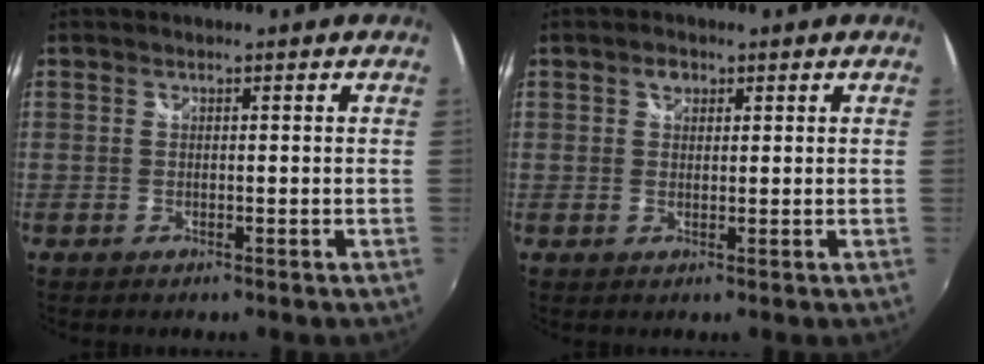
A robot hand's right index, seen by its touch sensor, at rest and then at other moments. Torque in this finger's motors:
{"motor_torque": [0.02, 0.01, 0.00, 0.02]}